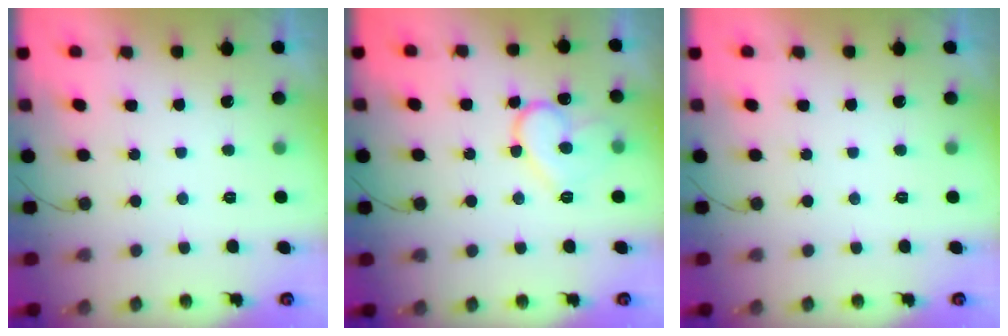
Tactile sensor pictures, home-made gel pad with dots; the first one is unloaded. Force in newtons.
{"total": 13.3, "press": 13.2, "slide": 1.2}
{"total": 0.0}